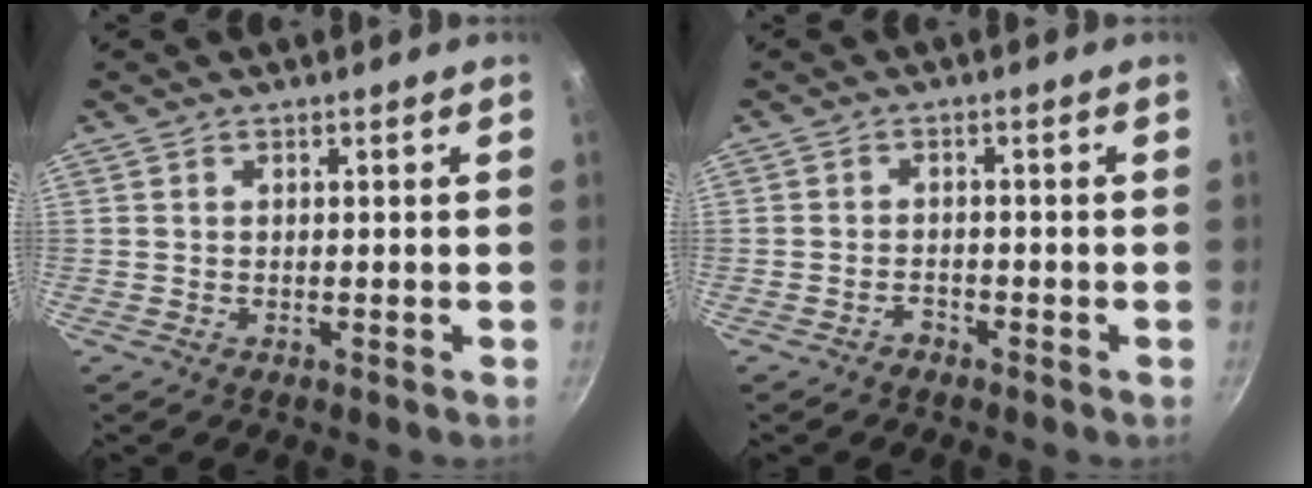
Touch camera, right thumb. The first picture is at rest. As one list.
[{"total": 1.6, "force": [-1.4, 0.7, 0.4], "torque": [0.003, 0.020, -0.022]}]